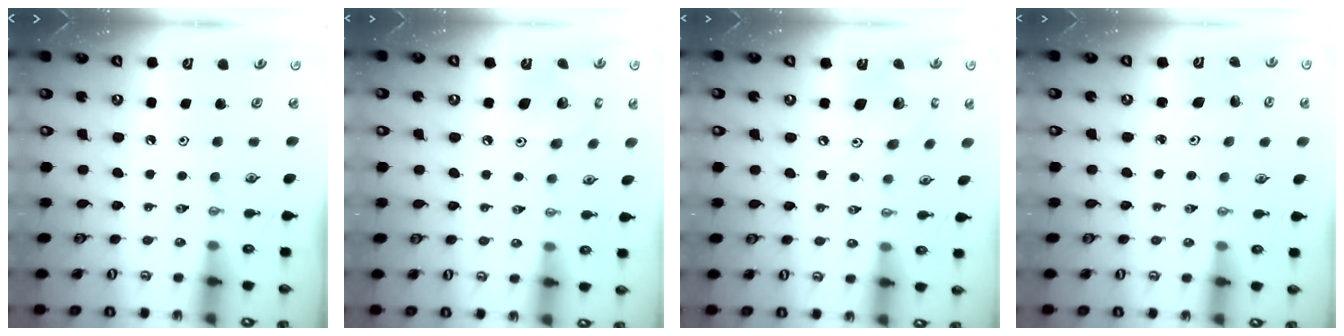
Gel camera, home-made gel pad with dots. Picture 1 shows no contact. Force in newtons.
{"total": 9.5, "press": 9.4, "slide": 0.7}
{"total": 14.3, "press": 14.2, "slide": 1.7}
{"total": 2.1, "press": 2.1, "slide": 0.2}